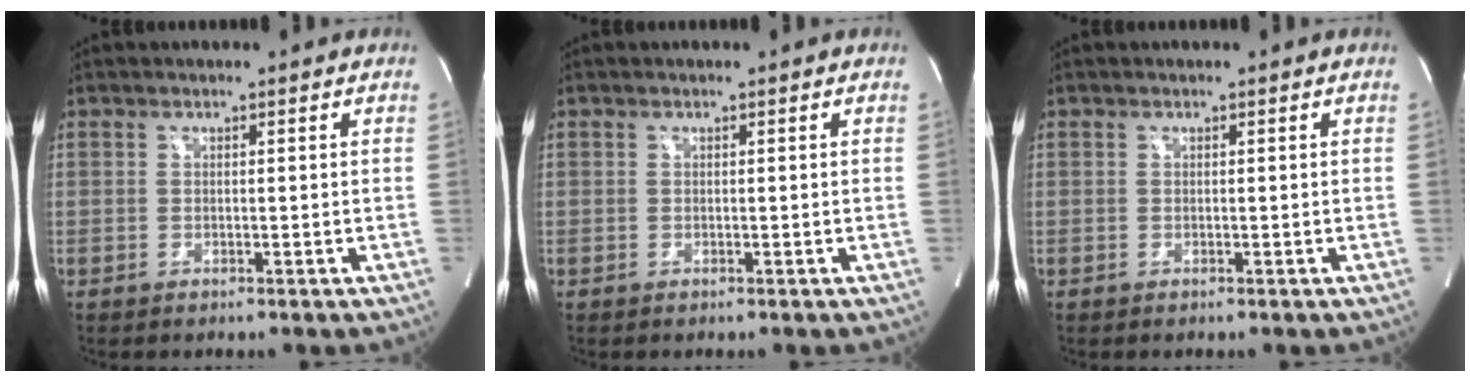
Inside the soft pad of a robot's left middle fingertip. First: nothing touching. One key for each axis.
{"total": 0.0}
{"total": 0.0}